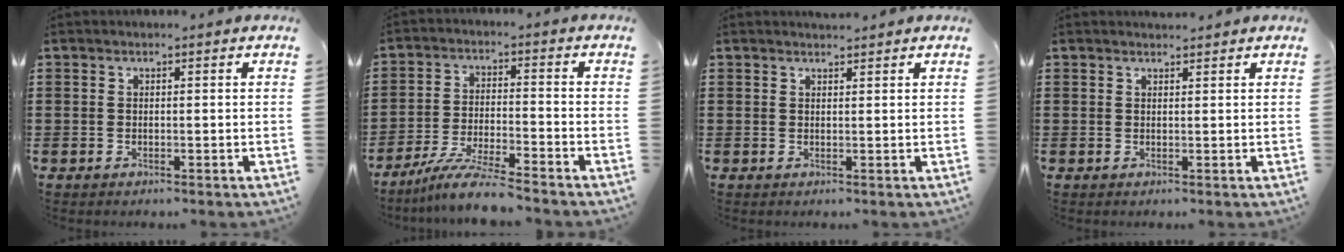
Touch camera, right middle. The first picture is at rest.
{"total": 7.2, "force": [-6.3, 0.0, 3.4], "torque": [-0.069, -0.008, -0.120]}
{"total": 1.3, "force": [1.3, 0.2, 0.0], "torque": [-0.003, 0.000, 0.025]}
{"total": 1.2, "force": [1.1, 0.2, -0.1], "torque": [0.007, -0.004, 0.020]}